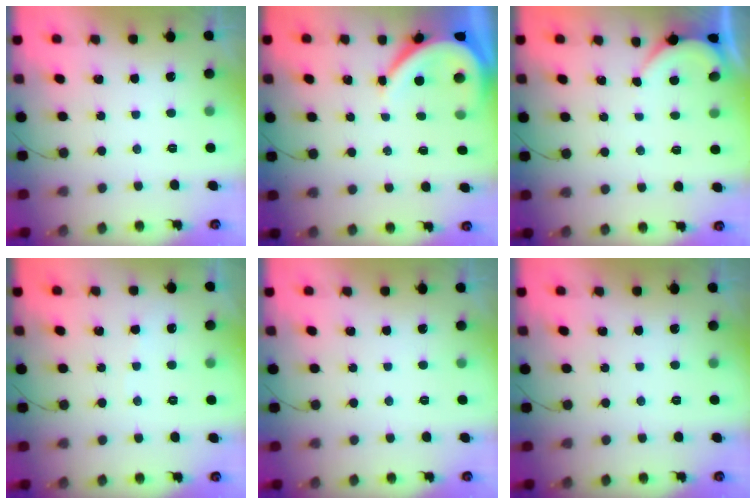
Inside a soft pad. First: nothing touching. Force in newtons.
{"total": 6.8, "press": 6.8, "slide": 0.6}
{"total": 1.4, "press": 1.4, "slide": 0.2}
{"total": 2.7, "press": 2.6, "slide": 0.4}
{"total": 0.0}
{"total": 0.0}